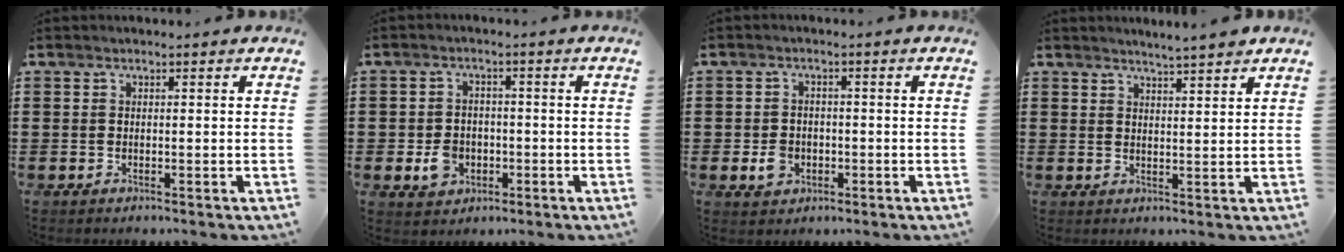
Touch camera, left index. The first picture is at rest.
{"total": 4.2, "force": [-1.5, 3.4, 2.1], "torque": [-0.049, 0.004, -0.028]}
{"total": 3.2, "force": [-1.0, 2.6, 1.6], "torque": [-0.033, 0.004, -0.017]}
{"total": 3.0, "force": [2.9, -0.4, 0.6], "torque": [-0.019, -0.009, 0.053]}